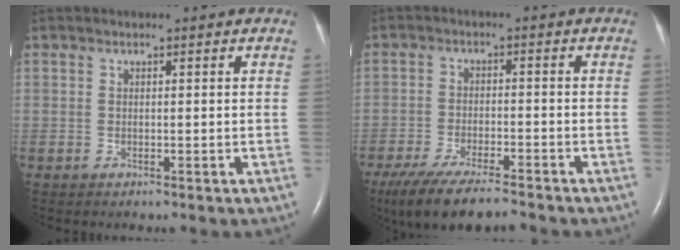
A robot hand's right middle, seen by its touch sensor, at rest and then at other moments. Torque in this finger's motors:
{"motor_torque": [1.05, -1.04, 0.20, 0.12]}